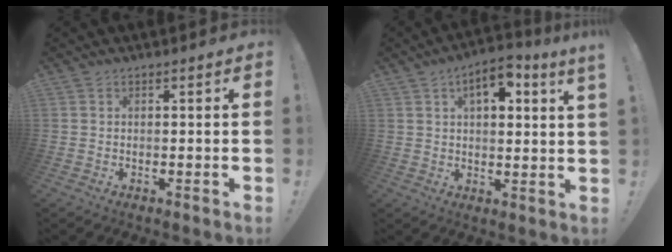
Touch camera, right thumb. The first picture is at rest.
{"total": 7.8, "force": [3.8, 2.0, 6.4], "torque": [-0.090, -0.014, 0.060]}